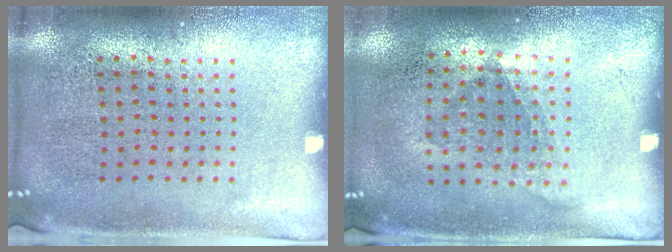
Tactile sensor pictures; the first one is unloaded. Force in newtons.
{"total": 1.2, "press": 0.8, "slide": 0.8}